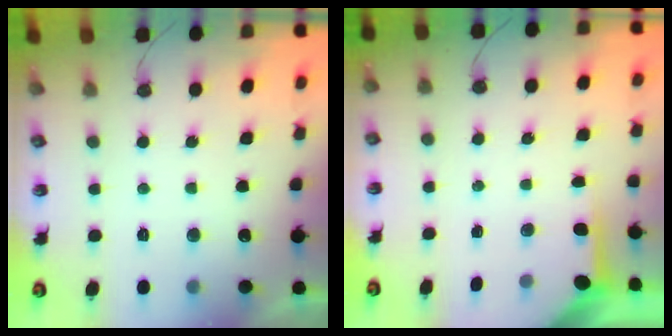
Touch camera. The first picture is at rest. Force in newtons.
{"total": 3.9, "press": 3.9, "slide": 0.3}